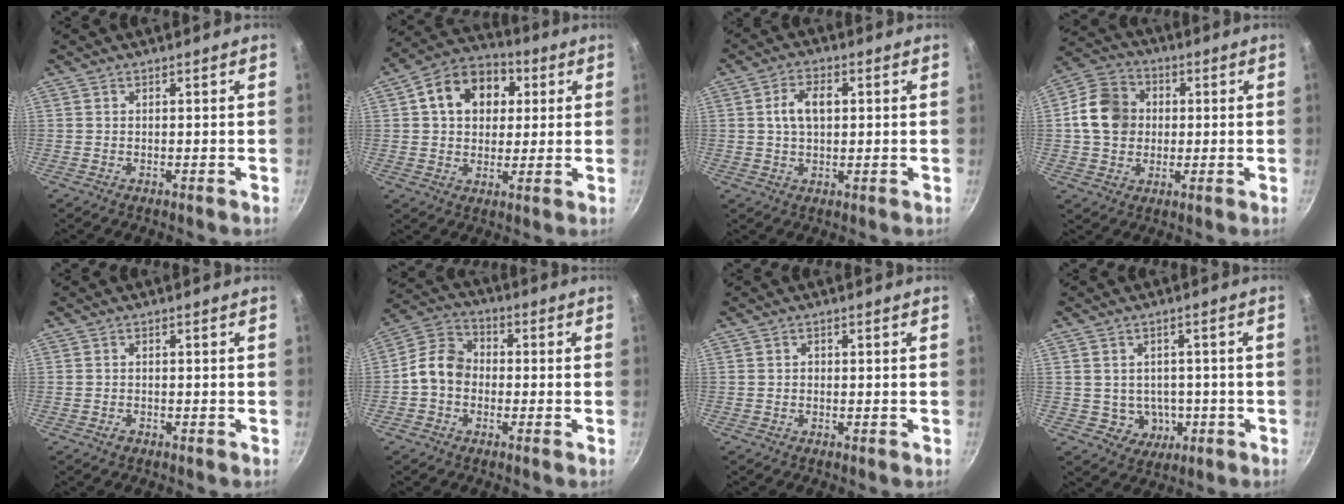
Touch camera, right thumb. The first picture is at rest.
{"total": 13.9, "force": [3.7, 10.6, 8.2], "torque": [-0.106, 0.019, 0.043]}
{"total": 6.6, "force": [1.0, 4.1, 5.1], "torque": [-0.076, 0.011, 0.015]}
{"total": 11.5, "force": [0.8, 9.7, 6.1], "torque": [-0.084, 0.014, 0.000]}
{"total": 1.2, "force": [-0.7, 0.7, 0.5], "torque": [-0.010, 0.004, -0.013]}
{"total": 8.3, "force": [-1.4, 6.7, 4.7], "torque": [-0.060, 0.029, -0.049]}
{"total": 0.7, "force": [-0.2, 0.6, 0.2], "torque": [-0.001, 0.002, -0.004]}
{"total": 5.7, "force": [-0.9, 5.3, 2.0], "torque": [-0.007, 0.019, 0.003]}